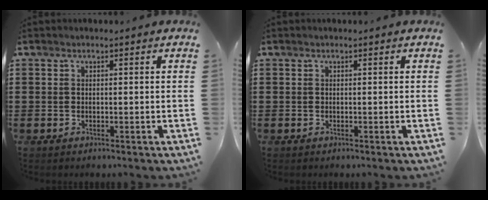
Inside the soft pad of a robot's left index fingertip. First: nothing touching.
{"total": 0.0}